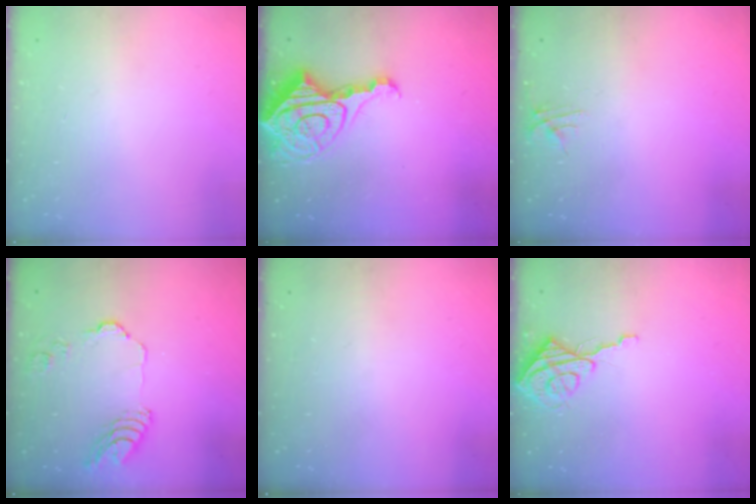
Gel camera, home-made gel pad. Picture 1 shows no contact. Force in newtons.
{"total": 14.3, "press": 14.2, "slide": 1.3}
{"total": 4.1, "press": 4.0, "slide": 0.4}
{"total": 9.1, "press": 9.0, "slide": 0.5}
{"total": 0.0}
{"total": 8.9, "press": 8.9, "slide": 0.4}